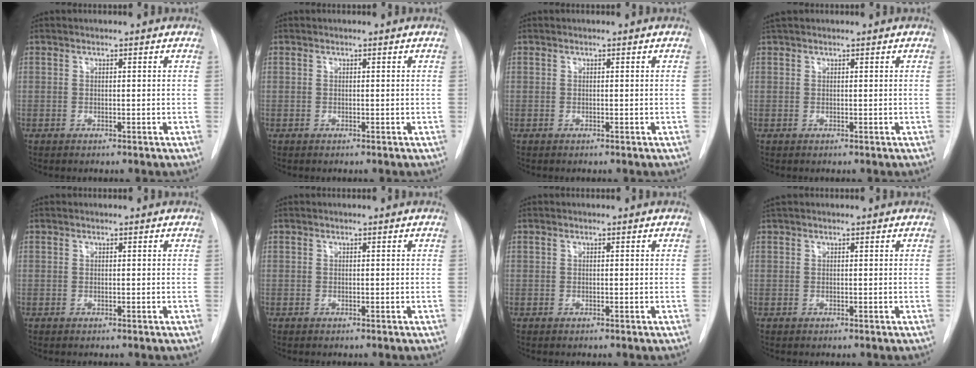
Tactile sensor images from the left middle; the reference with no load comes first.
{"total": 0.0}
{"total": 0.0}
{"total": 1.8, "force": [1.6, 0.4, 0.7], "torque": [-0.017, 0.024, 0.031]}
{"total": 0.0}
{"total": 0.0}
{"total": 0.0}
{"total": 1.2, "force": [1.1, 0.2, 0.5], "torque": [-0.015, 0.022, 0.023]}